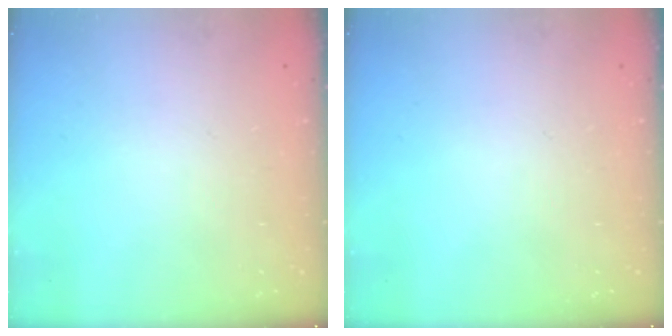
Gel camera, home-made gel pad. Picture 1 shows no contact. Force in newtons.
{"total": 0.0}